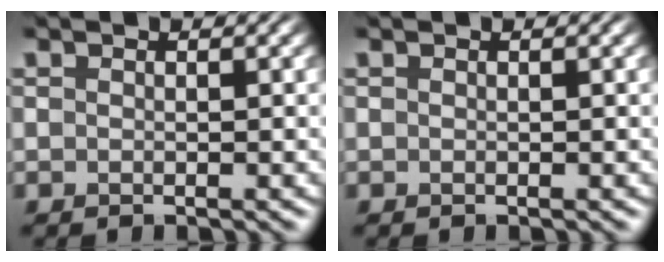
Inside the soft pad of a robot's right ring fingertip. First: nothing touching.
{"total": 0.0}